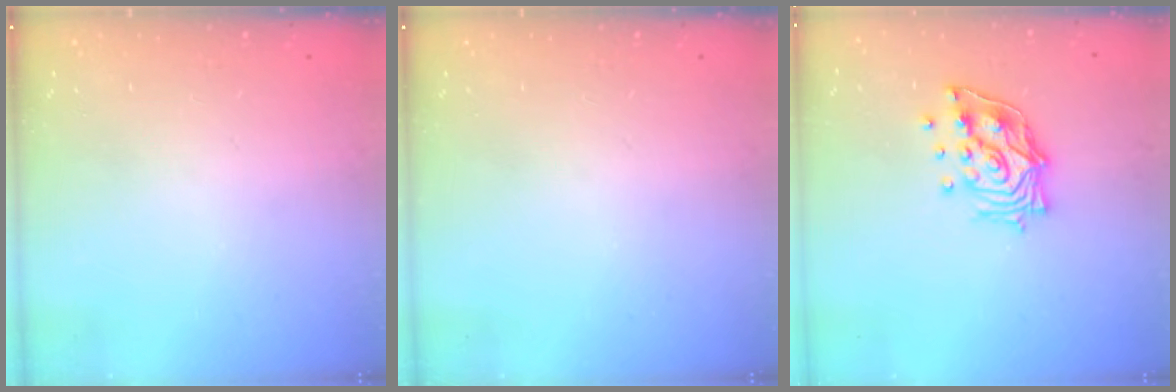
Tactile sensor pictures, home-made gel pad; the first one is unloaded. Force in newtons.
{"total": 0.0}
{"total": 14.2, "press": 14.1, "slide": 2.0}